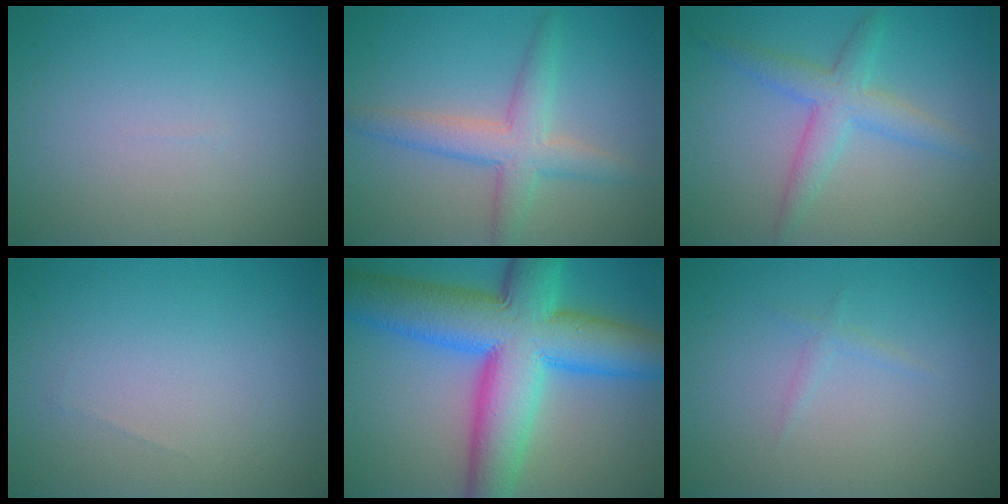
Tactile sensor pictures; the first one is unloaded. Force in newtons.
{"total": 4.1, "press": 4.1, "slide": 0.1}
{"total": 3.5, "press": 3.5, "slide": 0.1}
{"total": 0.0}
{"total": 14.0, "press": 14.0, "slide": 0.2}
{"total": 0.8, "press": 0.8, "slide": 0.0}